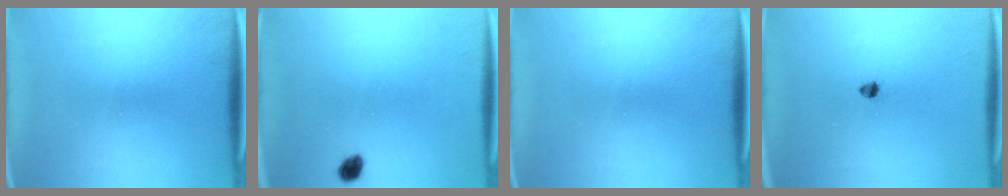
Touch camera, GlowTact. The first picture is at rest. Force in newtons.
{"total": 1.9}
{"total": 0.0}
{"total": 1.4}